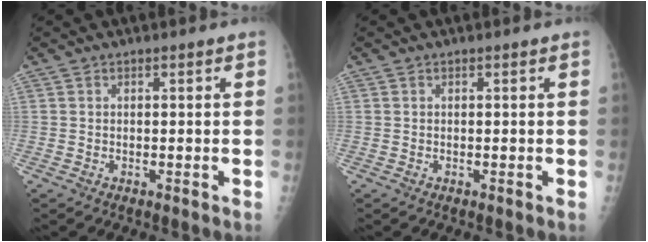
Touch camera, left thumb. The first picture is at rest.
{"total": 0.0}